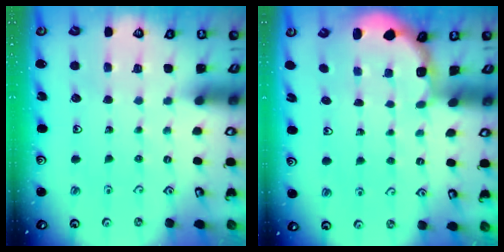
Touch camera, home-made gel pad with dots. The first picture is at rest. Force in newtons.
{"total": 1.9, "press": 1.7, "slide": 0.8}